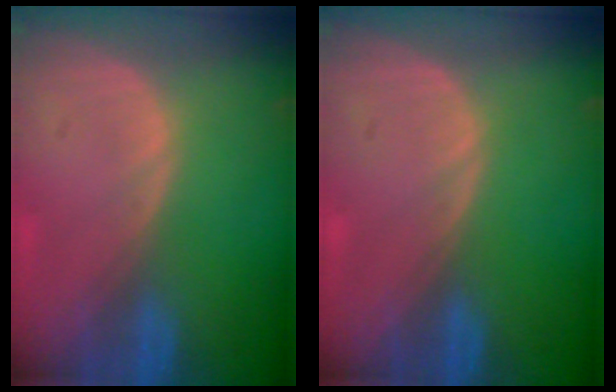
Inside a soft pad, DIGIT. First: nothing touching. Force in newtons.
{"total": 0.0}